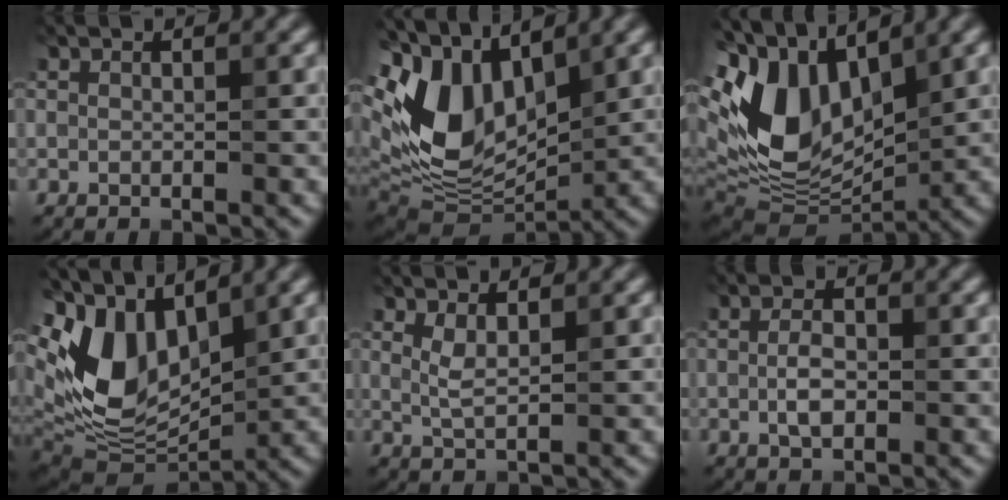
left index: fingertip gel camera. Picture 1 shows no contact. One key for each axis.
{"total": 11.8, "fx": 3.0, "fy": 7.2, "fz": 8.9, "tx": -0.193, "ty": -0.002, "tz": 0.053}
{"total": 13.1, "fx": 2.7, "fy": 8.0, "fz": 9.9, "tx": -0.225, "ty": 0.001, "tz": 0.045}
{"total": 10.4, "fx": 3.2, "fy": 6.3, "fz": 7.7, "tx": -0.162, "ty": -0.004, "tz": 0.060}
{"total": 1.7, "fx": 0.8, "fy": 0.5, "fz": 1.3, "tx": -0.034, "ty": -0.004, "tz": 0.019}
{"total": 2.4, "fx": -0.4, "fy": 1.3, "fz": 2.0, "tx": -0.039, "ty": 0.002, "tz": -0.010}